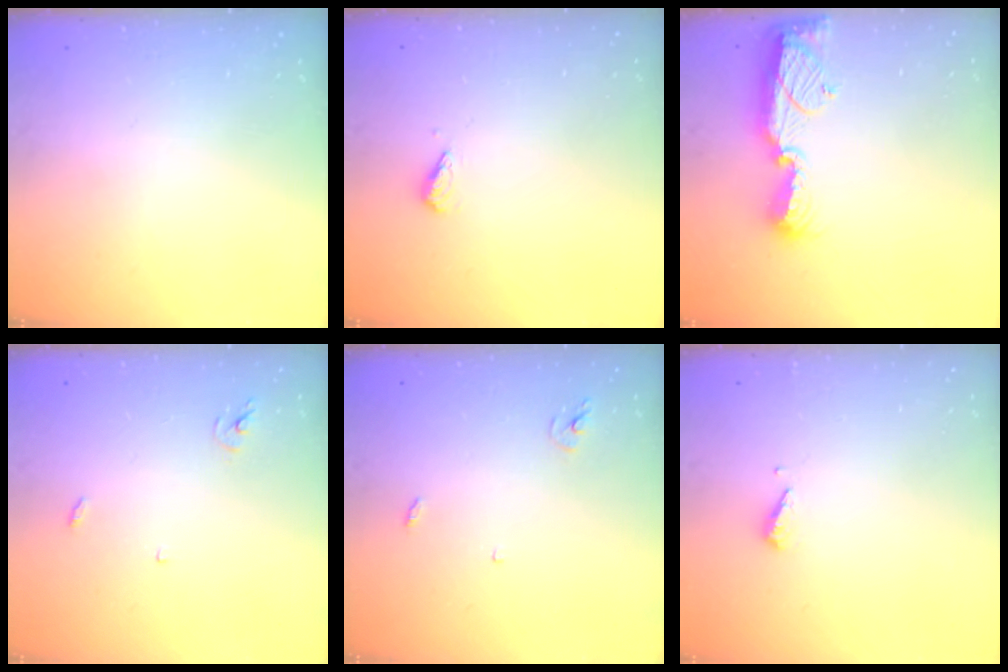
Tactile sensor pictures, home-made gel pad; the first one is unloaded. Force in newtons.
{"total": 3.0, "press": 2.9, "slide": 0.6}
{"total": 13.3, "press": 12.2, "slide": 5.5}
{"total": 3.0, "press": 3.0, "slide": 0.2}
{"total": 2.9, "press": 2.9, "slide": 0.2}
{"total": 3.1, "press": 3.1, "slide": 0.2}